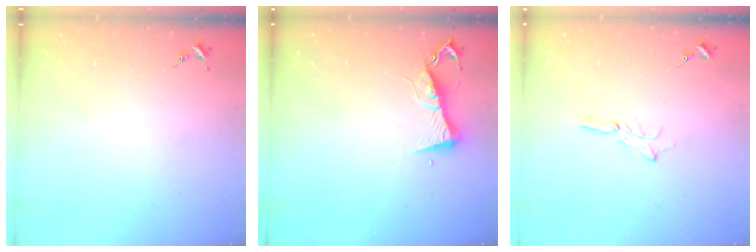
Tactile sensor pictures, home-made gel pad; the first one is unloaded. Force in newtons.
{"total": 7.2, "press": 7.1, "slide": 0.7}
{"total": 2.3, "press": 2.3, "slide": 0.2}